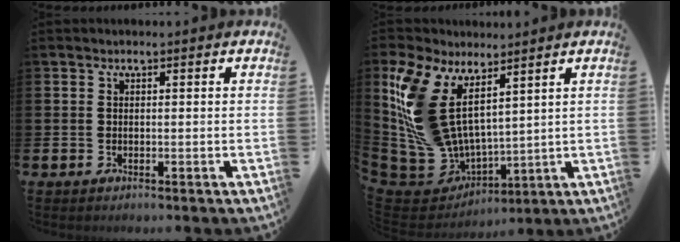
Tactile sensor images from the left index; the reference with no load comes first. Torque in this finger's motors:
{"motor_torque": [2.14, 0.00, 1.05, 0.21]}